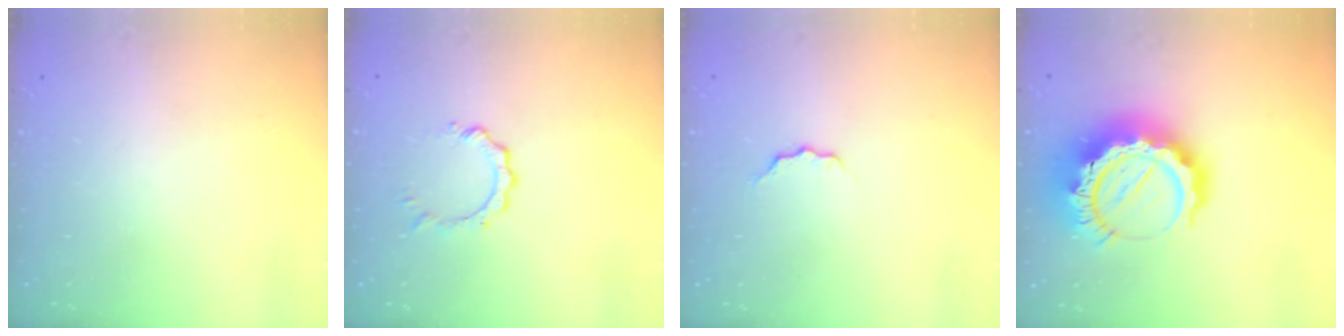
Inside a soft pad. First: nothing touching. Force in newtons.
{"total": 2.8, "press": 2.8, "slide": 0.4}
{"total": 3.8, "press": 3.8, "slide": 0.4}
{"total": 18.2, "press": 18.1, "slide": 1.7}